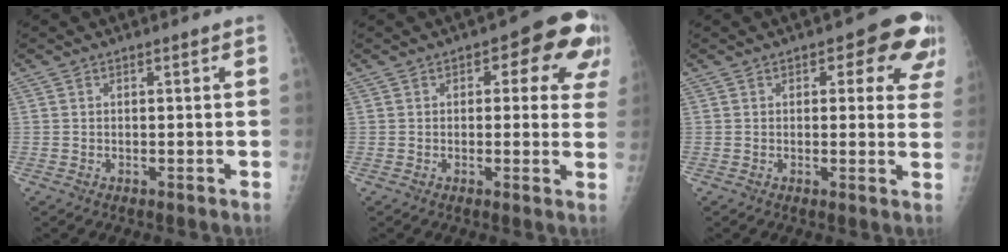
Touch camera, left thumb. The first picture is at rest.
{"total": 11.0, "force": [4.3, 5.5, 8.6], "torque": [-0.043, 0.001, 0.039]}
{"total": 9.6, "force": [4.7, 4.7, 6.9], "torque": [-0.028, -0.012, 0.044]}